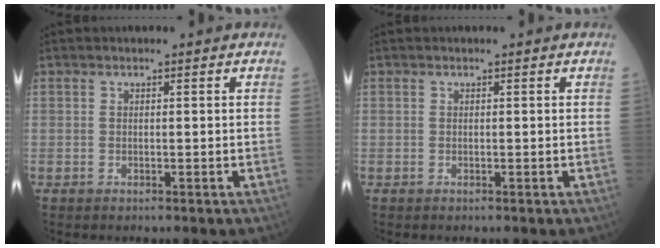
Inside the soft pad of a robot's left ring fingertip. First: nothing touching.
{"total": 0.0}